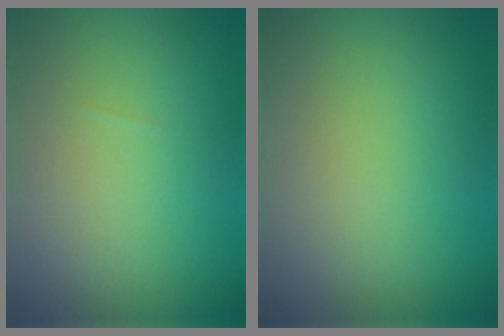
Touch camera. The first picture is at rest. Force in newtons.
{"total": 0.0}